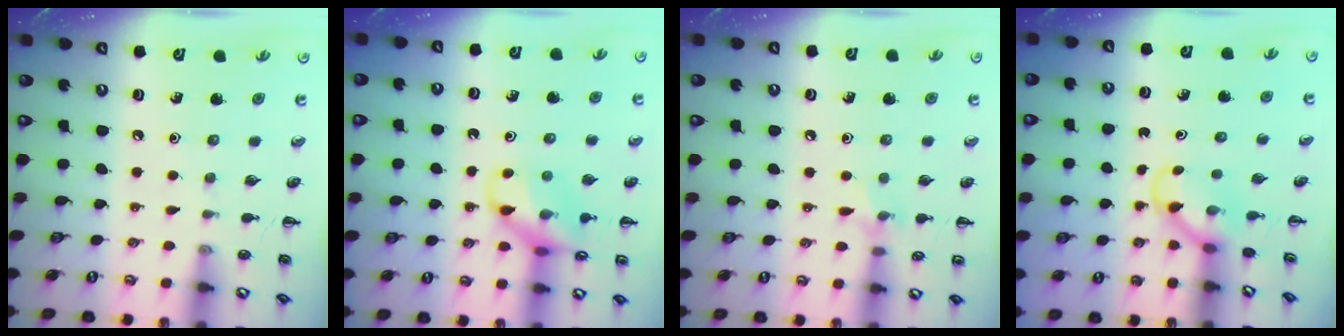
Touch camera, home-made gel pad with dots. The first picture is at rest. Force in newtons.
{"total": 11.7, "press": 11.6, "slide": 1.2}
{"total": 5.9, "press": 5.6, "slide": 1.9}
{"total": 3.7, "press": 3.6, "slide": 1.1}